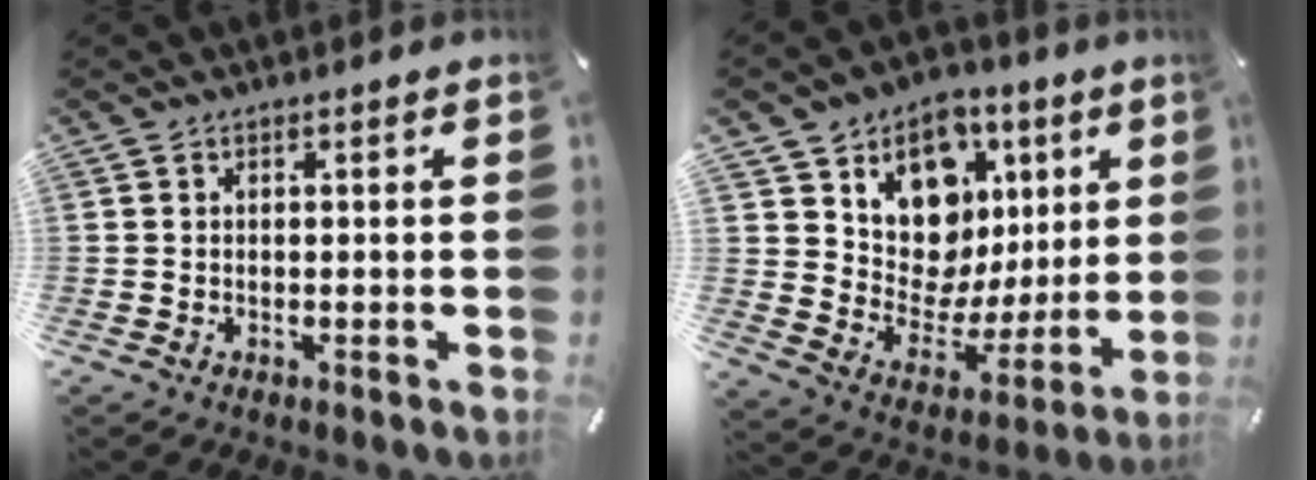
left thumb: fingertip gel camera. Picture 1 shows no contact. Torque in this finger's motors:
{"motor_torque": [1.34, 1.37, 0.37, -0.34, 0.37]}